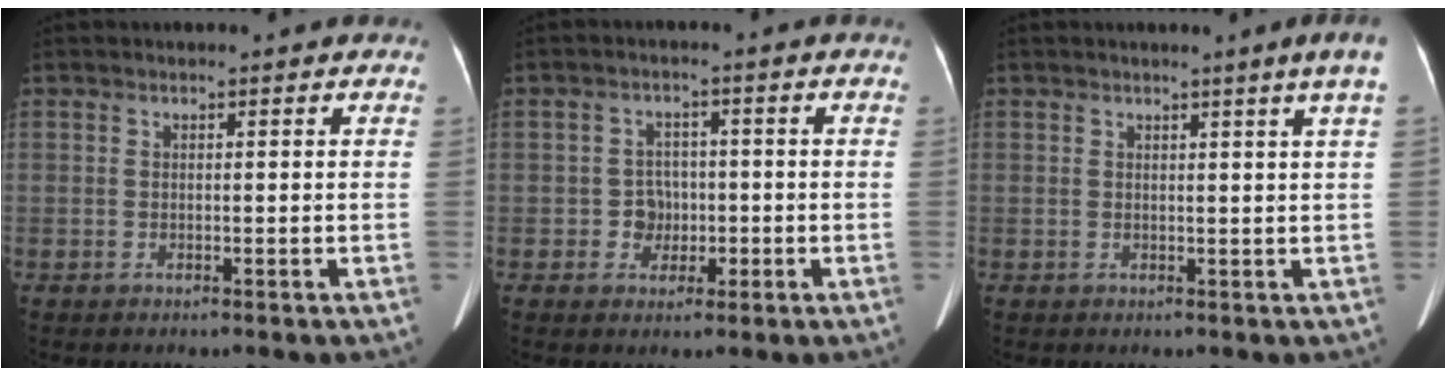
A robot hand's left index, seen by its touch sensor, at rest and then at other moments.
{"total": 3.4, "force": [-0.7, 3.2, 1.1], "torque": [-0.016, 0.010, -0.006]}
{"total": 3.1, "force": [2.0, -0.8, 2.2], "torque": [-0.030, -0.010, 0.022]}